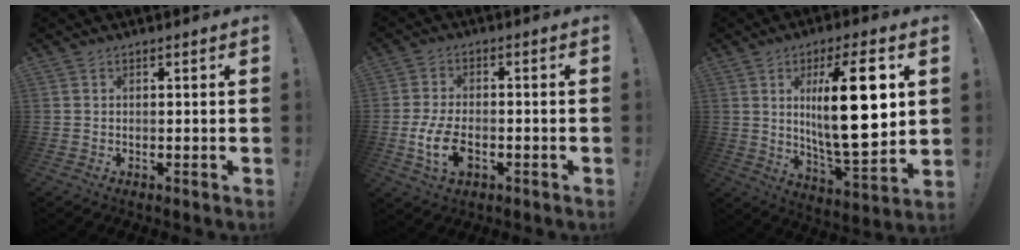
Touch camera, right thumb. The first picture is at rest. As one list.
[{"total": 9.9, "force": [-3.1, 5.9, 7.4], "torque": [-0.139, 0.001, -0.049]}, {"total": 22.0, "force": [4.6, 6.4, 20.6], "torque": [-0.337, -0.024, 0.058]}]